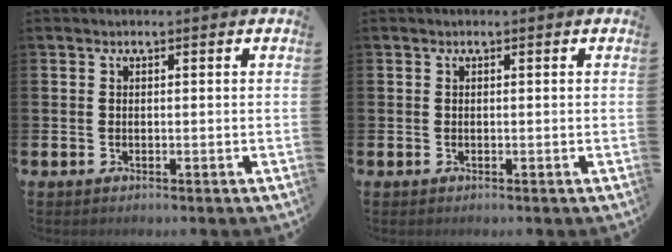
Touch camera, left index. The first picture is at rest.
{"total": 0.0}